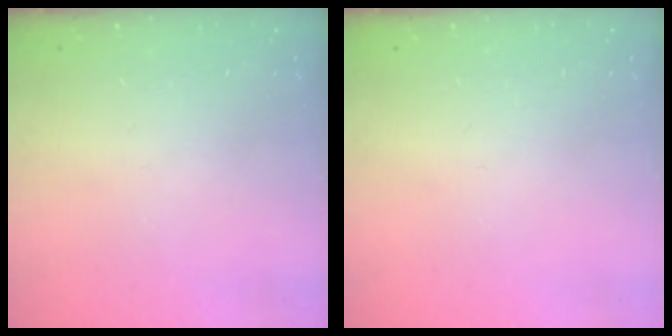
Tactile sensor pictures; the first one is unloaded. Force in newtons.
{"total": 0.0}